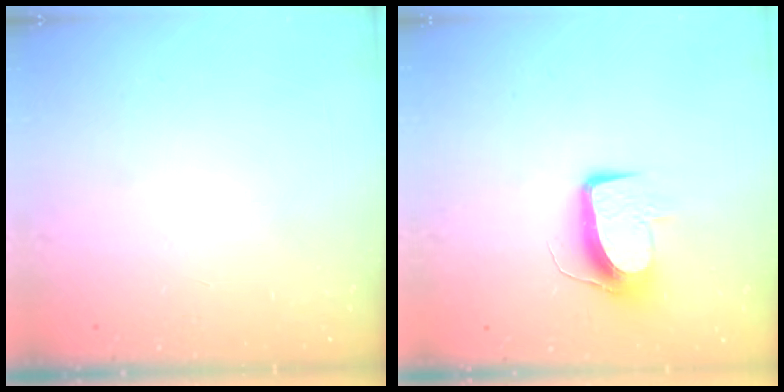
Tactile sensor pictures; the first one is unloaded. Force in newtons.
{"total": 9.8, "press": 9.8, "slide": 0.8}